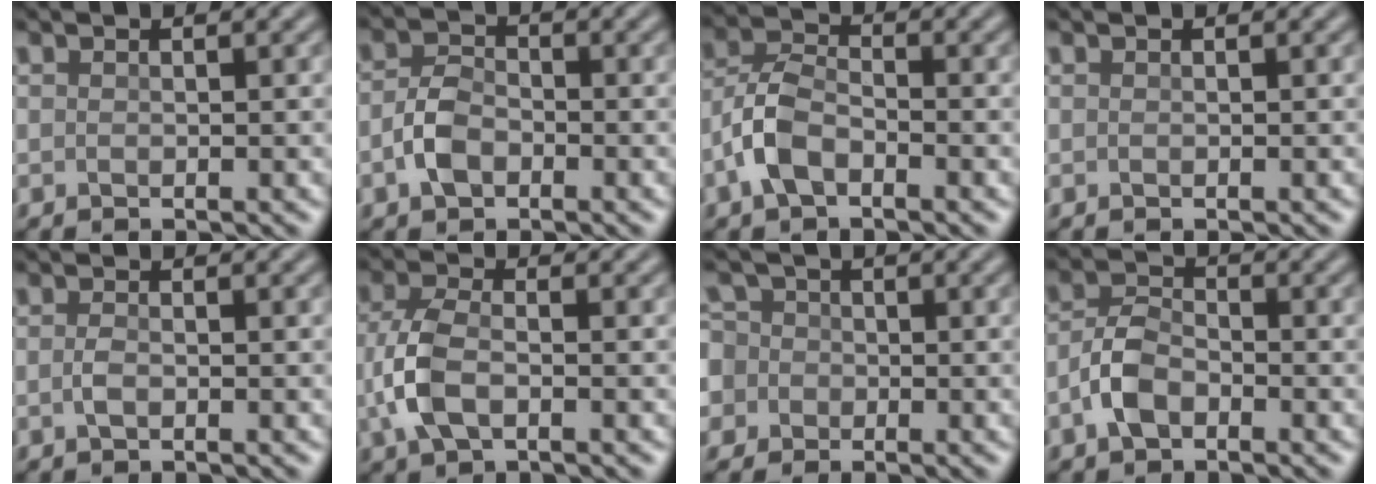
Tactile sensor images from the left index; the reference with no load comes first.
{"total": 3.1, "force": [-1.1, 2.0, 2.0], "torque": [-0.041, 0.004, -0.028]}
{"total": 4.0, "force": [-1.9, 2.2, 2.8], "torque": [-0.059, 0.008, -0.048]}
{"total": 0.0}
{"total": 1.1, "force": [-0.3, 0.5, 0.9], "torque": [-0.023, -0.002, -0.008]}
{"total": 4.6, "force": [-1.0, 2.6, 3.7], "torque": [-0.094, -0.002, -0.025]}
{"total": 7.3, "force": [-1.7, 6.7, 2.6], "torque": [-0.069, 0.016, -0.069]}
{"total": 3.5, "force": [-1.6, 2.1, 2.3], "torque": [-0.046, 0.007, -0.040]}